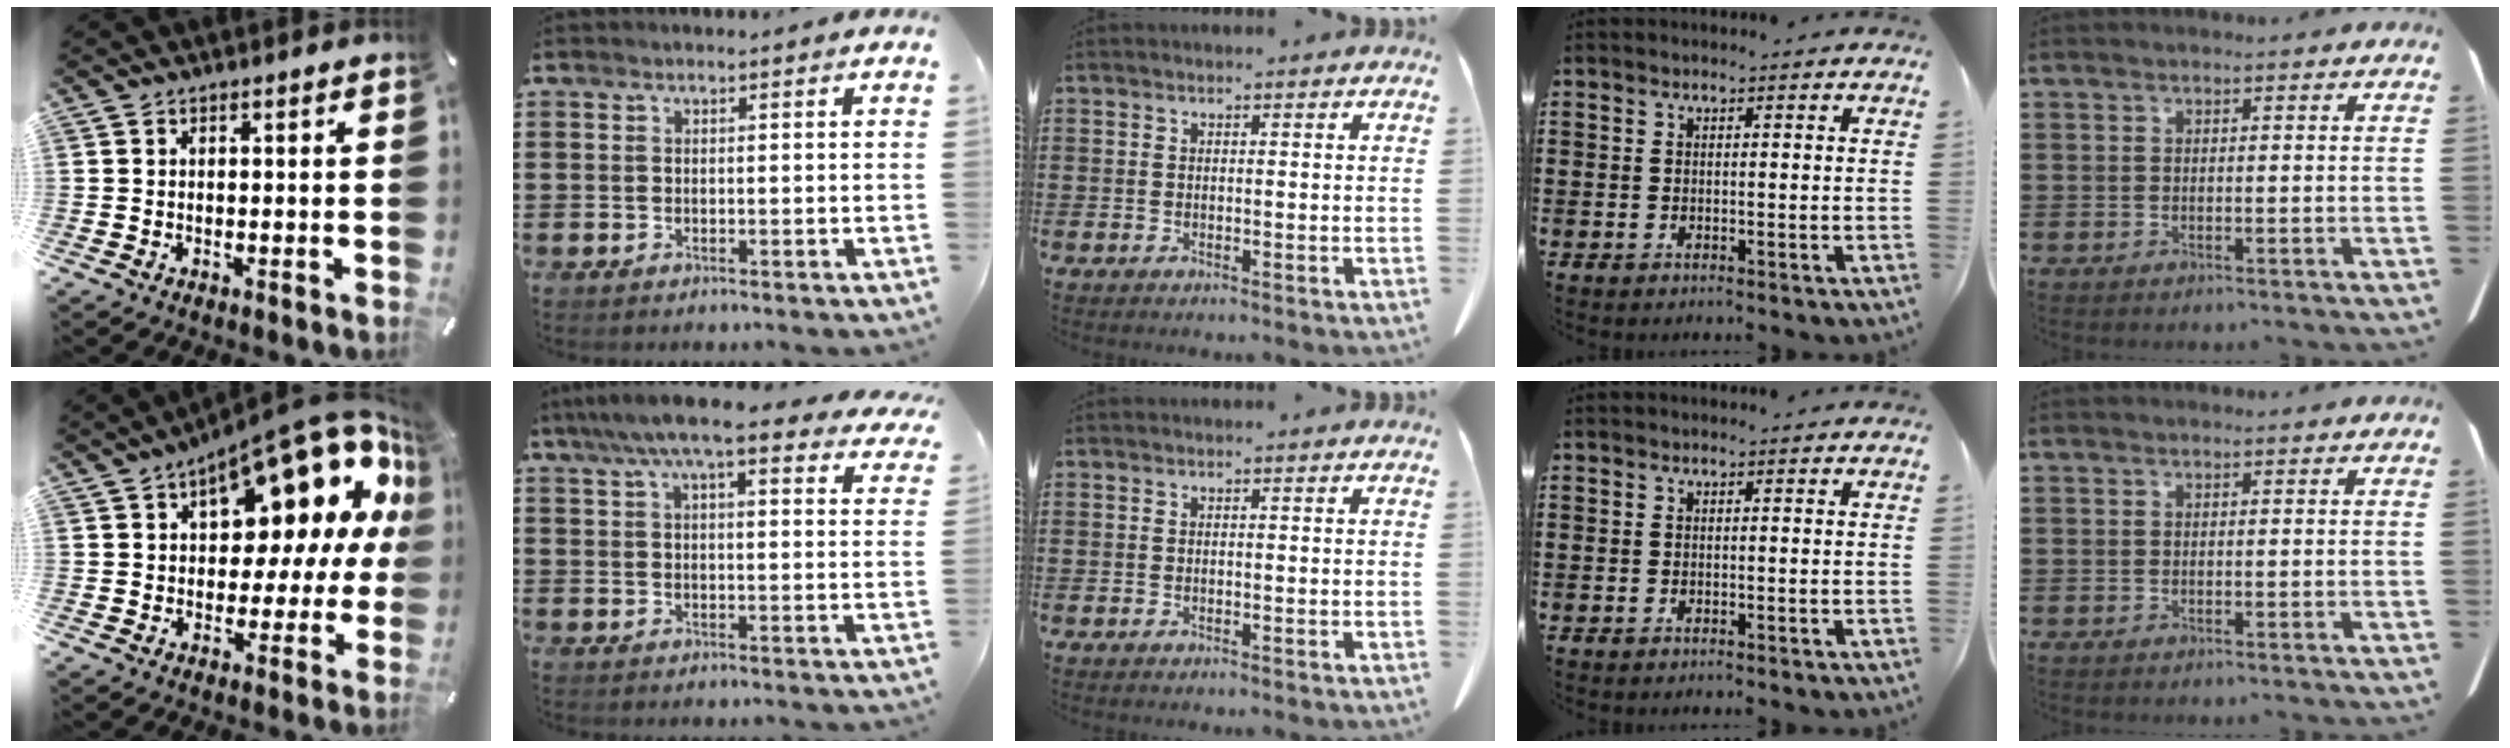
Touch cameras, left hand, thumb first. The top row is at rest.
{"thumb": {"total": 20.4, "force": [10.3, 9.5, 14.8], "torque": [-0.190, -0.080, 0.166]}, "index": {"total": 9.4, "force": [7.7, 1.3, 5.3], "torque": [-0.117, -0.017, 0.136]}}